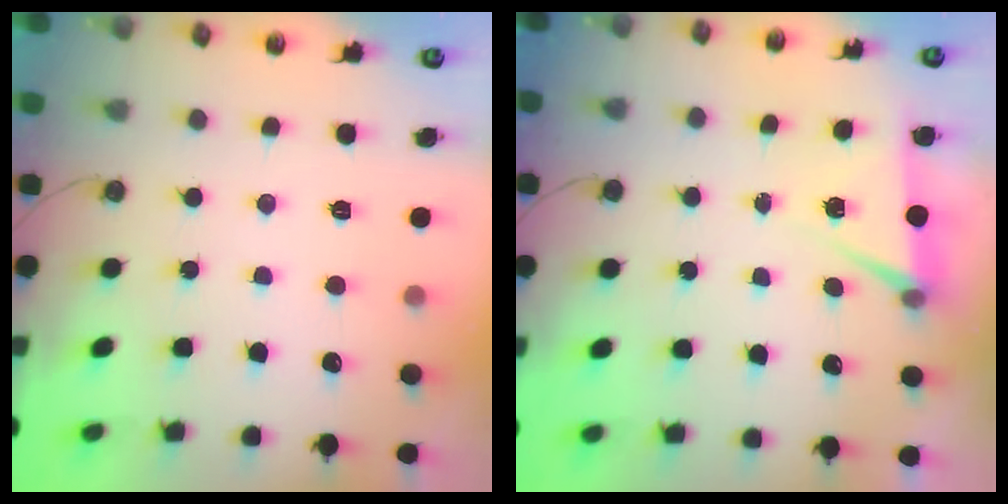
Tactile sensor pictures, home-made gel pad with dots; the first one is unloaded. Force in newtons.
{"total": 4.8, "press": 1.9, "slide": 4.4}